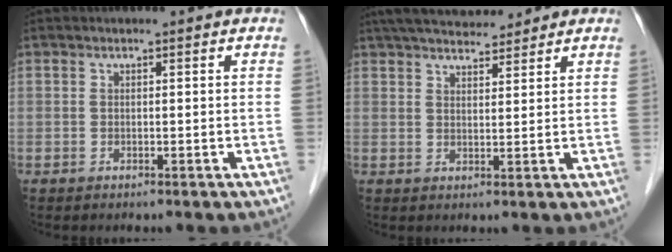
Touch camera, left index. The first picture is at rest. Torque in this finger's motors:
{"motor_torque": [0.90, -1.23, 0.02, 0.11]}